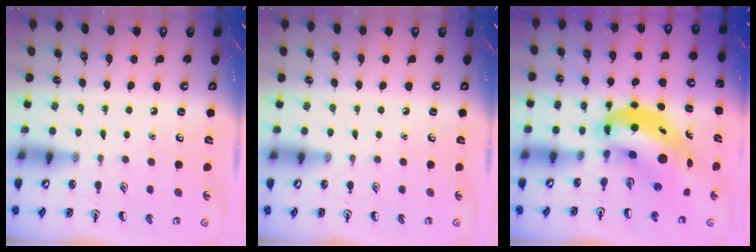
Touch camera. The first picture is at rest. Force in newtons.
{"total": 0.0}
{"total": 8.8, "press": 8.4, "slide": 2.5}